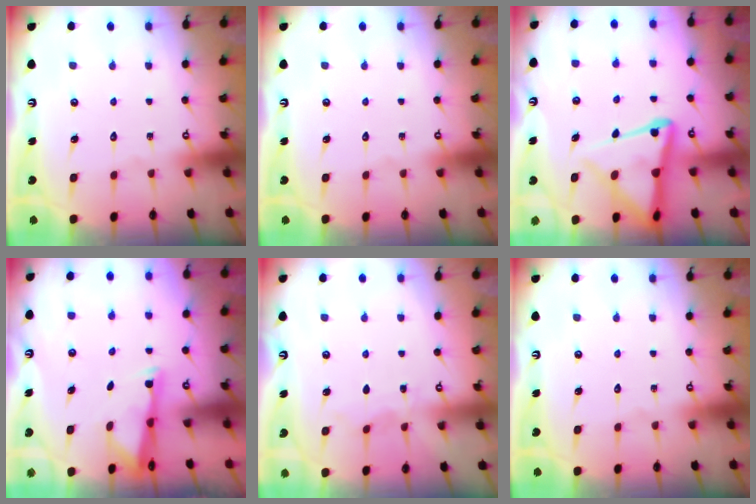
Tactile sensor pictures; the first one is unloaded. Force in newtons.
{"total": 0.0}
{"total": 12.6, "press": 12.5, "slide": 1.2}
{"total": 2.9, "press": 2.9, "slide": 0.6}
{"total": 3.8, "press": 3.8, "slide": 0.4}
{"total": 0.0}